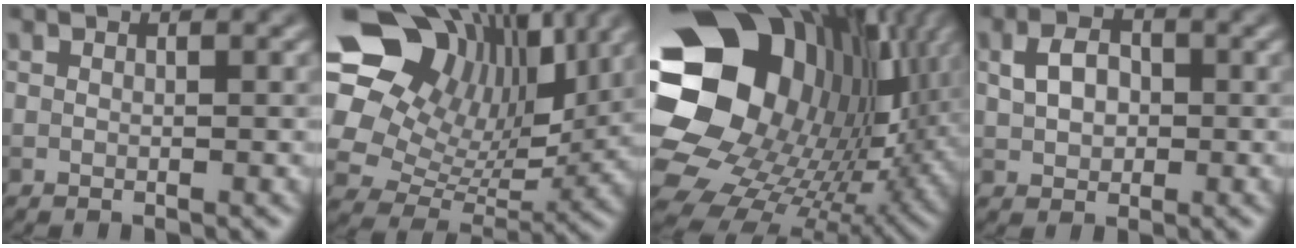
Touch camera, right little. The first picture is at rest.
{"total": 15.3, "force": [6.3, 10.9, 8.7], "torque": [-0.174, 0.032, 0.116]}
{"total": 22.2, "force": [3.6, 17.9, 12.7], "torque": [-0.286, -0.043, 0.079]}
{"total": 3.0, "force": [0.3, 2.3, 1.9], "torque": [-0.042, 0.004, 0.003]}